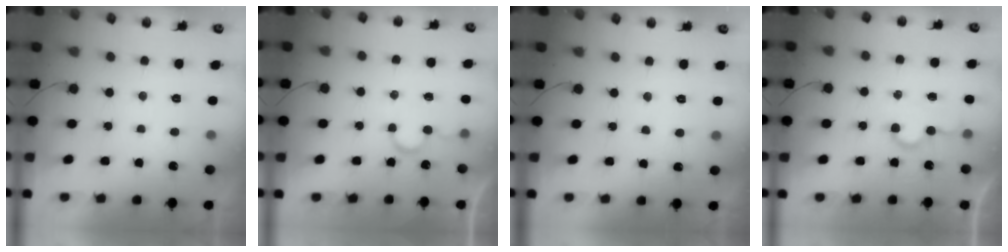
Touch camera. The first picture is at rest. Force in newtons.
{"total": 6.2, "press": 6.2, "slide": 0.5}
{"total": 2.9, "press": 2.9, "slide": 0.2}
{"total": 5.1, "press": 5.0, "slide": 0.5}